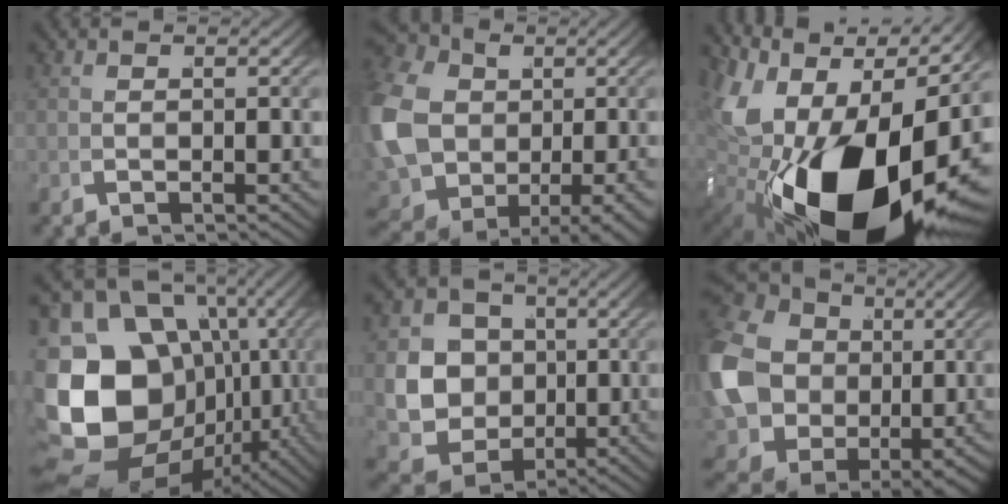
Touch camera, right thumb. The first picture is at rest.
{"total": 12.5, "force": [0.2, 9.7, 8.0], "torque": [-0.214, -0.064, 0.040]}
{"total": 24.0, "force": [-2.9, 15.0, 18.6], "torque": [-0.365, -0.089, -0.001]}
{"total": 22.3, "force": [-2.3, 17.4, 13.8], "torque": [-0.288, -0.087, -0.004]}
{"total": 12.9, "force": [-0.8, 11.1, 6.4], "torque": [-0.155, -0.060, 0.002]}
{"total": 17.5, "force": [1.7, 14.3, 10.0], "torque": [-0.266, -0.067, 0.052]}